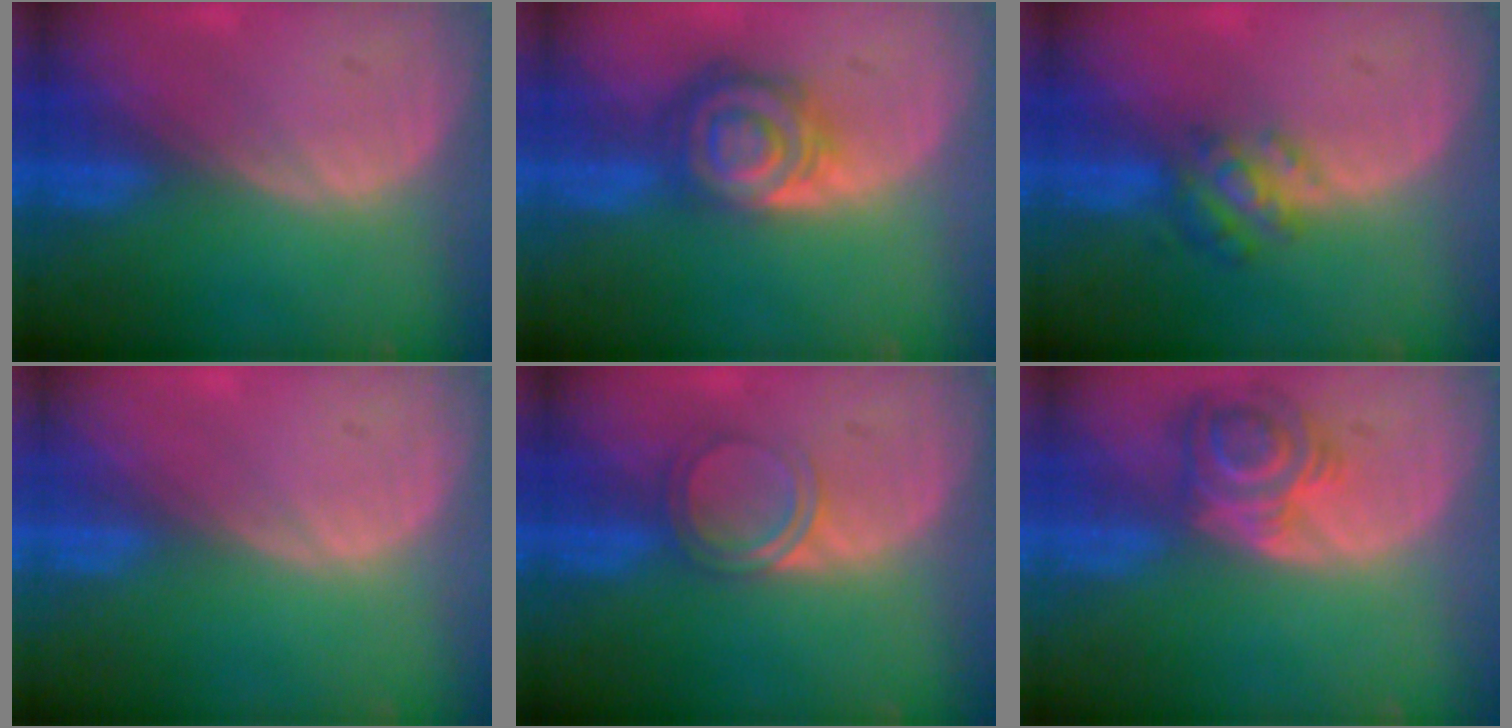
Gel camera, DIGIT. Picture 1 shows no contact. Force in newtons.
{"total": 8.1, "press": 7.0, "slide": 3.9}
{"total": 4.8, "press": 4.6, "slide": 1.6}
{"total": 0.0}
{"total": 3.4, "press": 3.3, "slide": 0.3}
{"total": 5.8, "press": 5.8, "slide": 0.3}